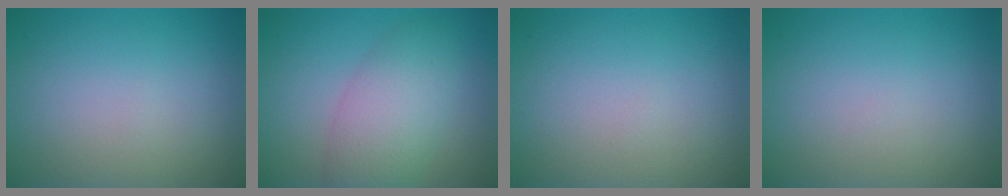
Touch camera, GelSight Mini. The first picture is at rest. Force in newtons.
{"total": 5.3, "press": 5.3, "slide": 0.1}
{"total": 0.0}
{"total": 0.0}